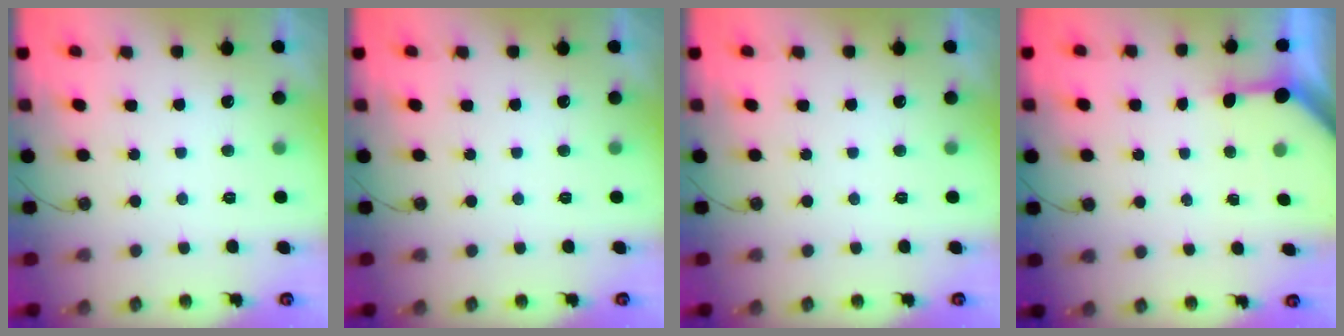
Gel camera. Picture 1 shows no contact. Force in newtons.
{"total": 0.0}
{"total": 0.0}
{"total": 3.3, "press": 3.3, "slide": 0.4}